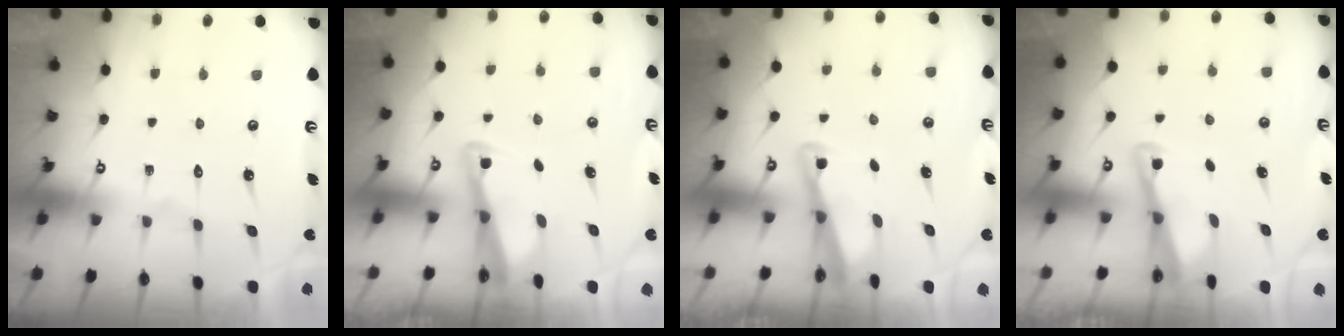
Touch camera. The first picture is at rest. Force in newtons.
{"total": 2.6, "press": 2.6, "slide": 0.2}
{"total": 2.8, "press": 2.8, "slide": 0.3}
{"total": 2.8, "press": 2.8, "slide": 0.4}